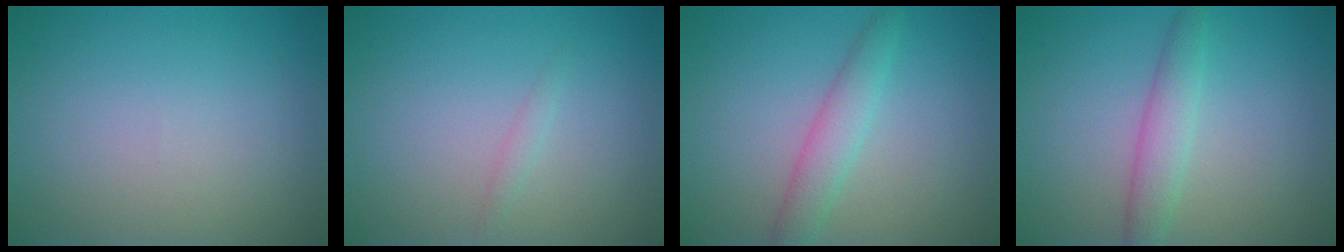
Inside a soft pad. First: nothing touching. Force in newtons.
{"total": 0.7, "press": 0.7, "slide": 0.0}
{"total": 2.6, "press": 2.6, "slide": 0.1}
{"total": 2.6, "press": 2.6, "slide": 0.0}